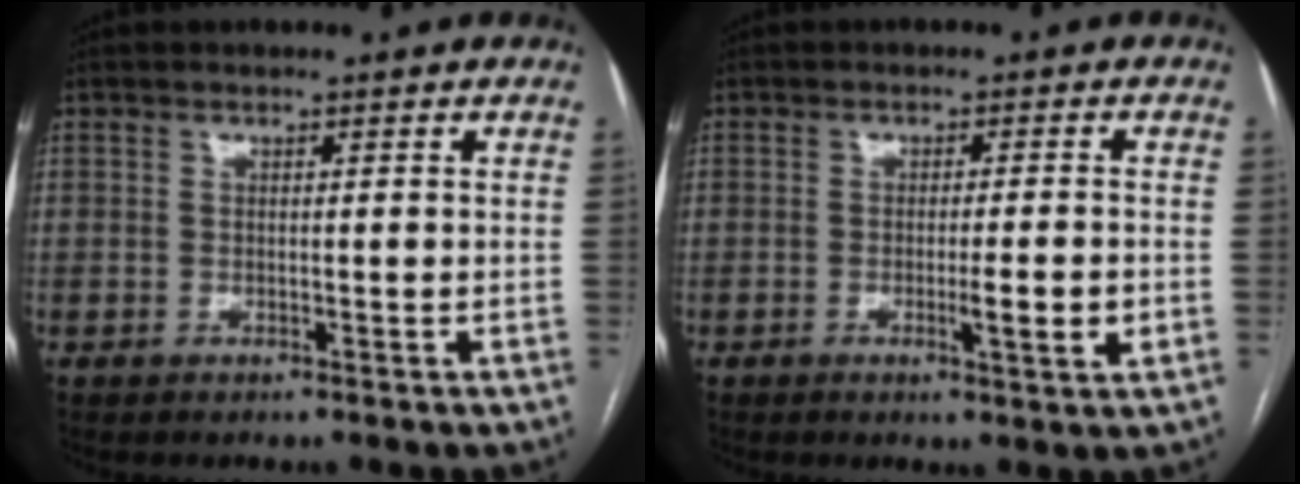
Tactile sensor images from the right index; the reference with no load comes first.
{"total": 4.7, "force": [-1.3, 0.0, 4.5], "torque": [-0.069, -0.007, -0.017]}